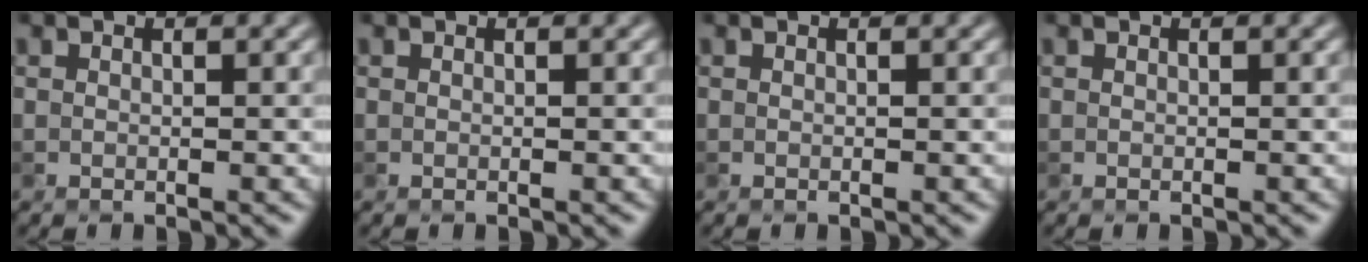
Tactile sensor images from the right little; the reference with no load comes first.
{"total": 0.0}
{"total": 0.0}
{"total": 0.0}